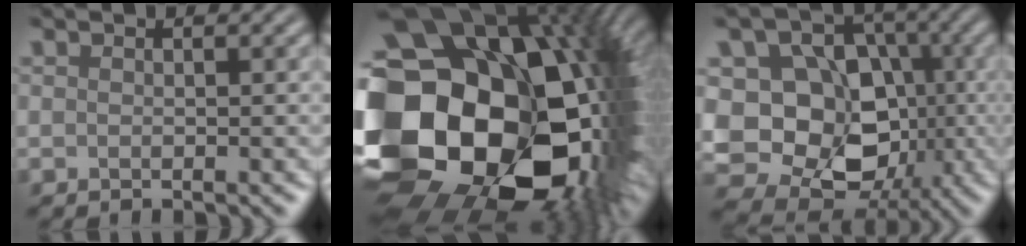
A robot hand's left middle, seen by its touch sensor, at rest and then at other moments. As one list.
[{"total": 22.6, "force": [-0.4, 16.2, 15.7], "torque": [-0.314, -0.074, 0.037]}, {"total": 11.9, "force": [-0.9, 9.8, 6.6], "torque": [-0.098, -0.008, -0.030]}]